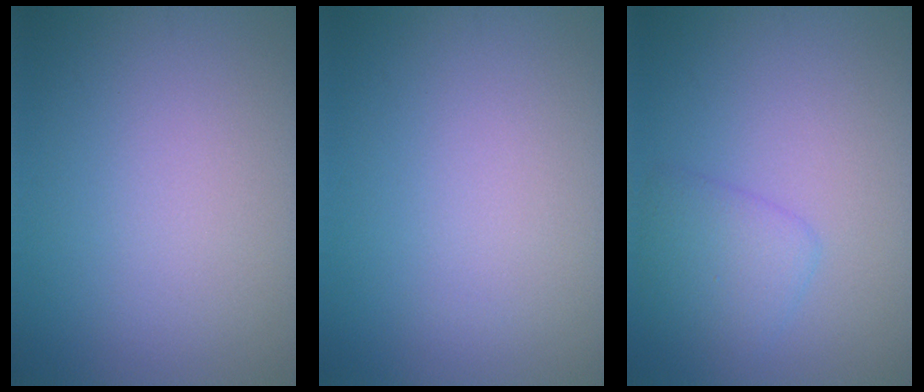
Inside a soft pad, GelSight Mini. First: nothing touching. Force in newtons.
{"total": 0.0}
{"total": 2.6, "press": 2.6, "slide": 0.0}